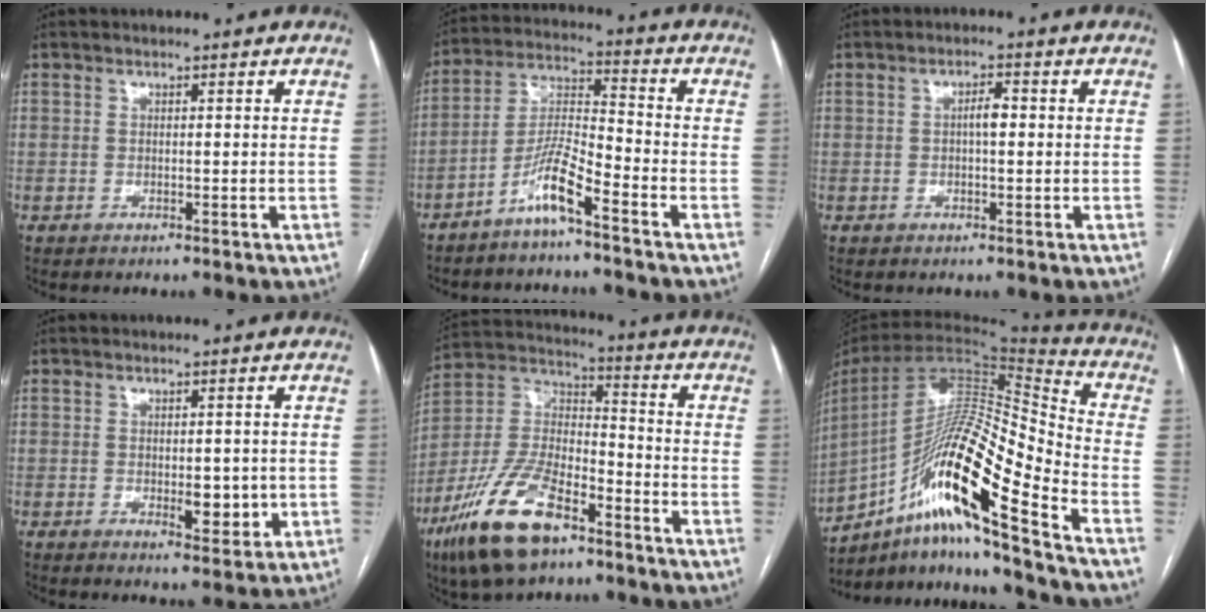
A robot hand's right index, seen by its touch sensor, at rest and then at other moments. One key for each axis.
{"total": 7.5, "fx": -5.1, "fy": 0.3, "fz": 5.5, "tx": -0.116, "ty": 0.000, "tz": -0.104}
{"total": 2.4, "fx": 0.1, "fy": 0.7, "fz": 2.3, "tx": -0.037, "ty": 0.005, "tz": 0.001}
{"total": 4.4, "fx": -0.6, "fy": 2.1, "fz": 3.8, "tx": -0.048, "ty": -0.006, "tz": -0.001}
{"total": 17.2, "fx": -10.5, "fy": 6.7, "fz": 11.9, "tx": -0.248, "ty": 0.001, "tz": -0.196}
{"total": 22.1, "fx": -12.6, "fy": 1.2, "fz": 18.1, "tx": -0.342, "ty": -0.001, "tz": -0.228}